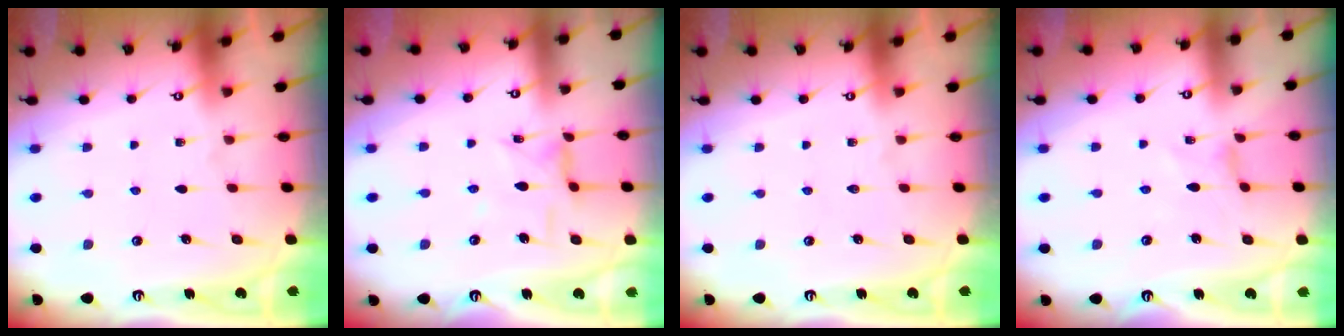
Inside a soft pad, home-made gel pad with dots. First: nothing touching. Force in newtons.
{"total": 4.4, "press": 4.4, "slide": 0.3}
{"total": 0.0}
{"total": 0.0}